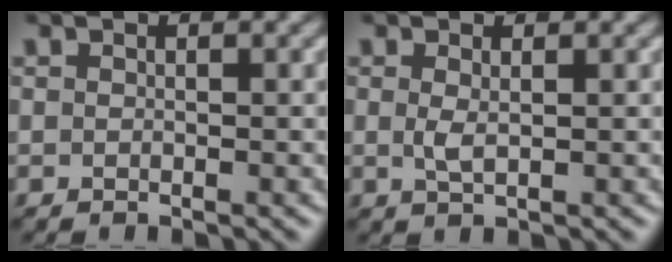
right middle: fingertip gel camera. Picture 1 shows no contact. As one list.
[{"total": 1.2, "force": [0.2, 0.4, 1.2], "torque": [-0.027, -0.001, 0.005]}]